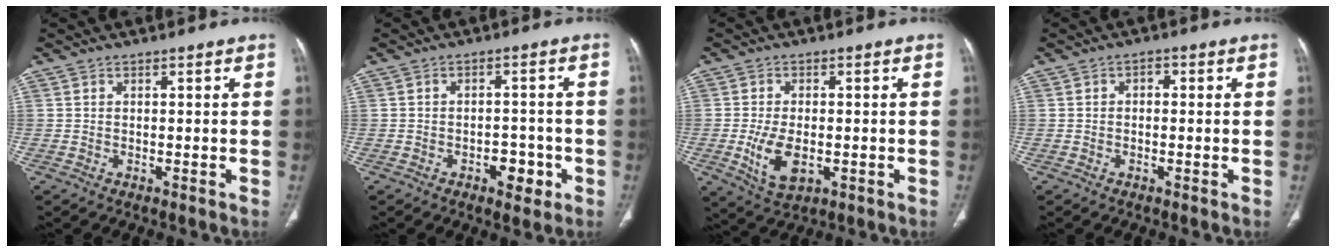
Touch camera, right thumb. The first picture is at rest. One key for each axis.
{"total": 4.9, "fx": -2.1, "fy": 2.9, "fz": 3.3, "tx": -0.025, "ty": 0.016, "tz": -0.026}
{"total": 7.3, "fx": -1.5, "fy": 4.0, "fz": 5.9, "tx": -0.113, "ty": -0.007, "tz": -0.019}
{"total": 1.5, "fx": 0.0, "fy": 1.1, "fz": 1.1, "tx": -0.012, "ty": 0.009, "tz": -0.005}